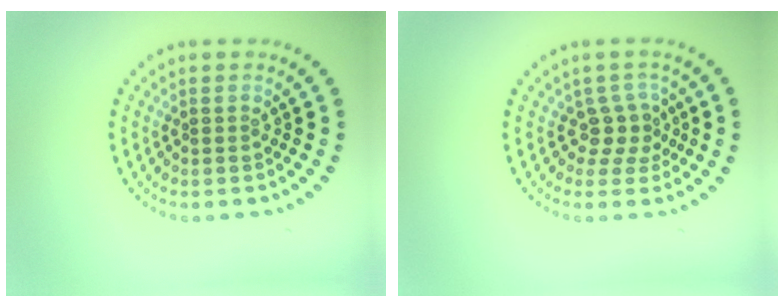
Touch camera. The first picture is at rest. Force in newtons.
{"total": 2.2, "press": 1.6, "slide": 1.5}